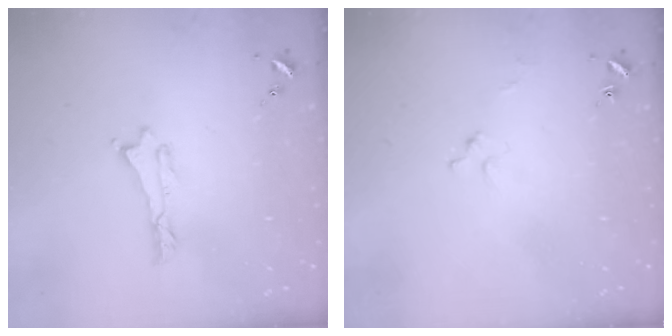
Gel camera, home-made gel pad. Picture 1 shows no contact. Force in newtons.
{"total": 2.0, "press": 2.0, "slide": 0.2}